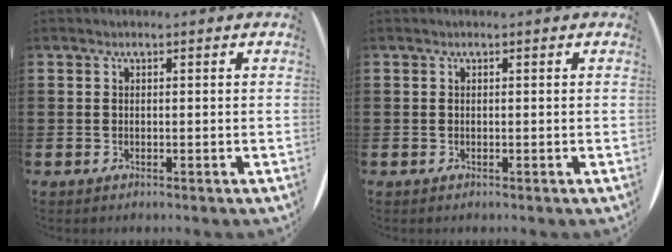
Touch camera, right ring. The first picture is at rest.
{"total": 0.0}